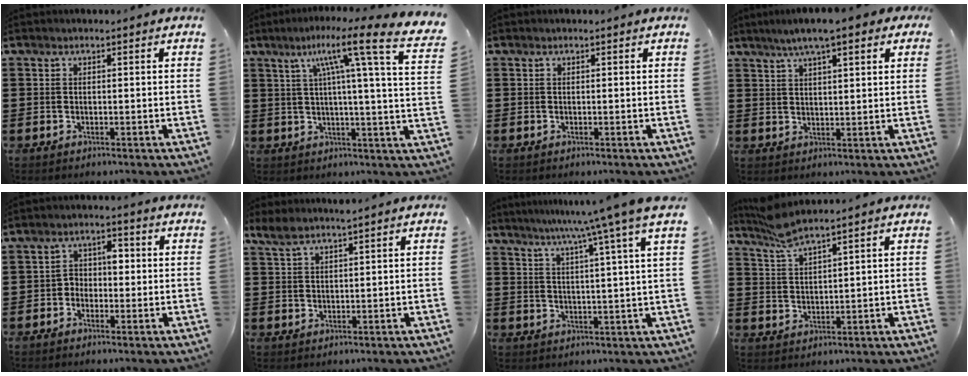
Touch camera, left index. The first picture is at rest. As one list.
[{"total": 12.0, "force": [6.1, -0.4, 10.3], "torque": [-0.188, -0.035, 0.076]}, {"total": 0.0}, {"total": 6.0, "force": [4.2, 0.6, 4.3], "torque": [-0.092, 0.005, 0.073]}, {"total": 3.1, "force": [-0.8, 2.3, 1.9], "torque": [-0.037, 0.008, -0.023]}, {"total": 2.8, "force": [2.4, 0.2, 1.4], "torque": [-0.034, 0.001, 0.045]}, {"total": 8.1, "force": [6.2, -1.7, 4.9], "torque": [-0.109, -0.033, 0.097]}, {"total": 5.2, "force": [4.4, 0.3, 2.7], "torque": [-0.065, -0.011, 0.081]}]